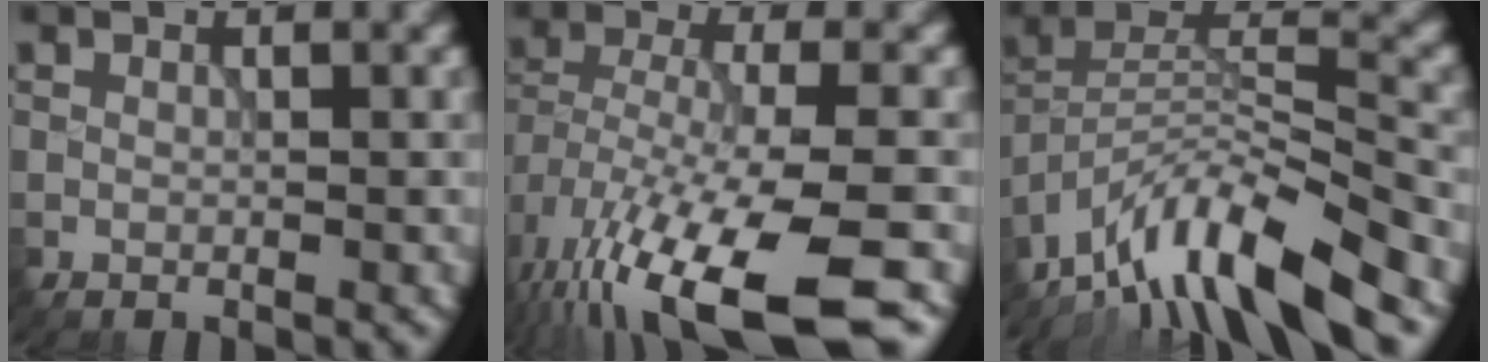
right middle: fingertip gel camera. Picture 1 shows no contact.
{"total": 13.4, "force": [-8.0, 4.4, 9.8], "torque": [-0.214, -0.033, -0.118]}
{"total": 11.1, "force": [-8.7, 2.2, 6.6], "torque": [-0.107, 0.010, -0.164]}